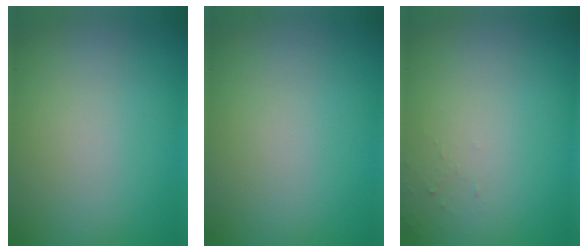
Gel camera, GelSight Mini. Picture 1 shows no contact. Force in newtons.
{"total": 0.0}
{"total": 0.6, "press": 0.6, "slide": 0.1}